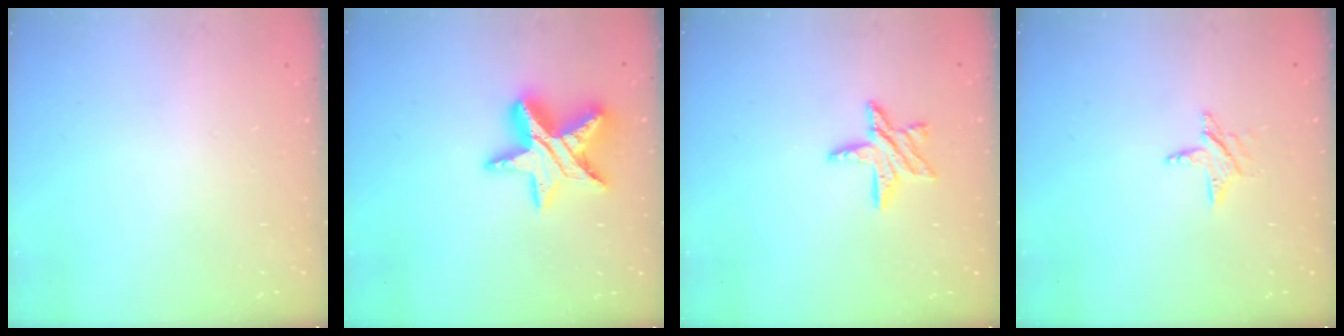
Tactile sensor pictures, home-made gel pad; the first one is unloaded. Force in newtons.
{"total": 16.3, "press": 16.2, "slide": 1.1}
{"total": 9.3, "press": 9.2, "slide": 0.8}
{"total": 4.5, "press": 4.5, "slide": 0.4}